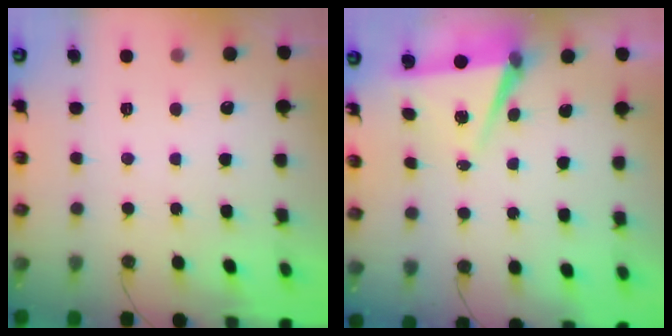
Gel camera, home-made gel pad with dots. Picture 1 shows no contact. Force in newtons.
{"total": 6.7, "press": 5.3, "slide": 4.2}